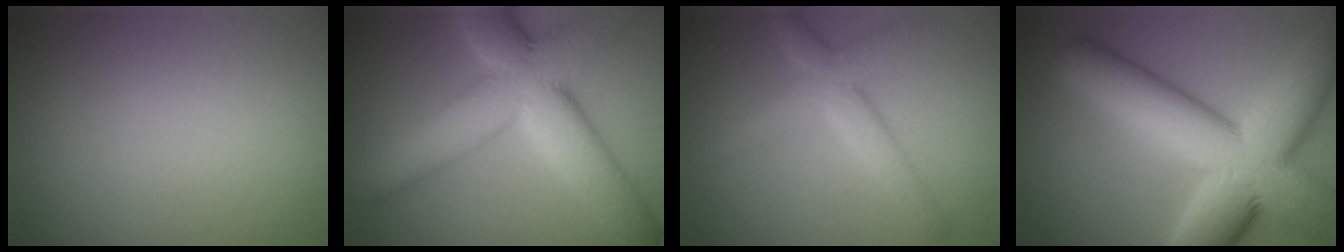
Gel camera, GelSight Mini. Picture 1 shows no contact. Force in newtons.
{"total": 10.7, "press": 10.7, "slide": 0.8}
{"total": 3.9, "press": 3.9, "slide": 0.3}
{"total": 14.5, "press": 14.5, "slide": 0.4}